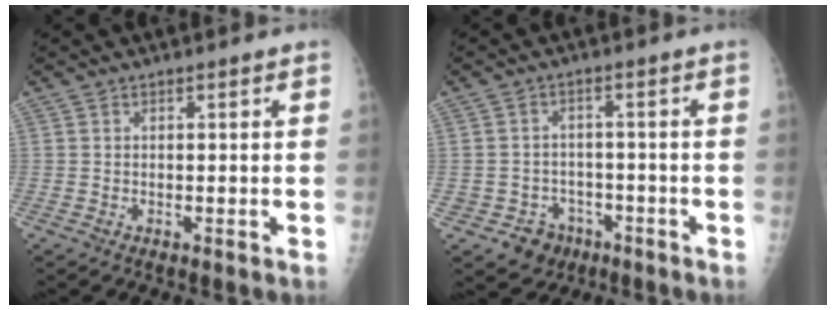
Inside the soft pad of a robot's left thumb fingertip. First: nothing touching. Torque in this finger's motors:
{"motor_torque": [-0.19, 0.21, 0.14, 0.09, 0.00]}